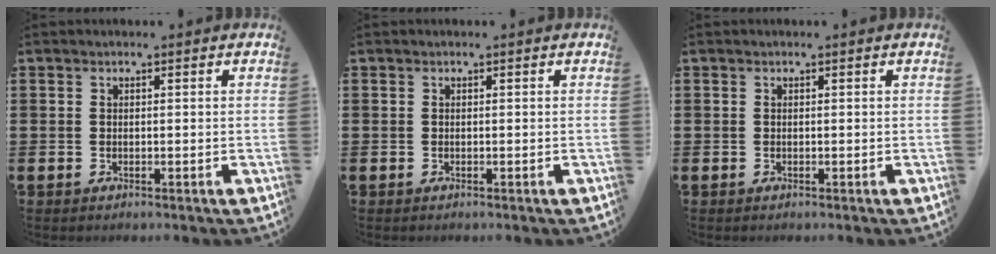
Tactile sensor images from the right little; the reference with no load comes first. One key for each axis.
{"total": 0.0}
{"total": 0.0}